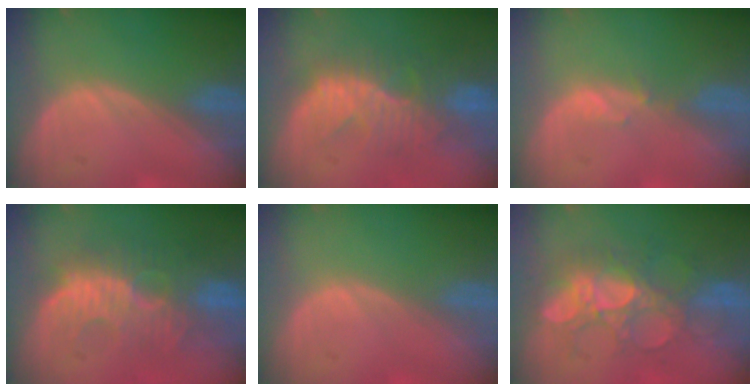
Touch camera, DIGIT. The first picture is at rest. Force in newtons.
{"total": 10.3, "press": 8.8, "slide": 5.4}
{"total": 1.1, "press": 1.1, "slide": 0.2}
{"total": 10.7, "press": 9.7, "slide": 4.6}
{"total": 0.0}
{"total": 9.1, "press": 8.9, "slide": 1.9}